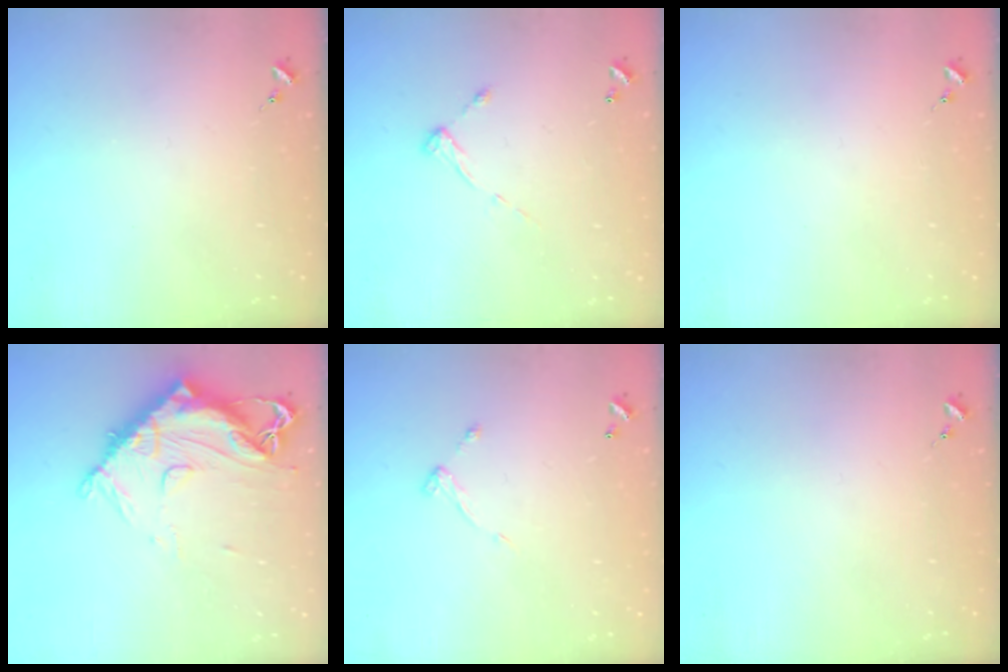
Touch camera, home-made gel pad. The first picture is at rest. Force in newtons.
{"total": 6.9, "press": 6.9, "slide": 0.5}
{"total": 0.0}
{"total": 14.6, "press": 14.5, "slide": 1.5}
{"total": 5.4, "press": 5.4, "slide": 0.4}
{"total": 0.0}